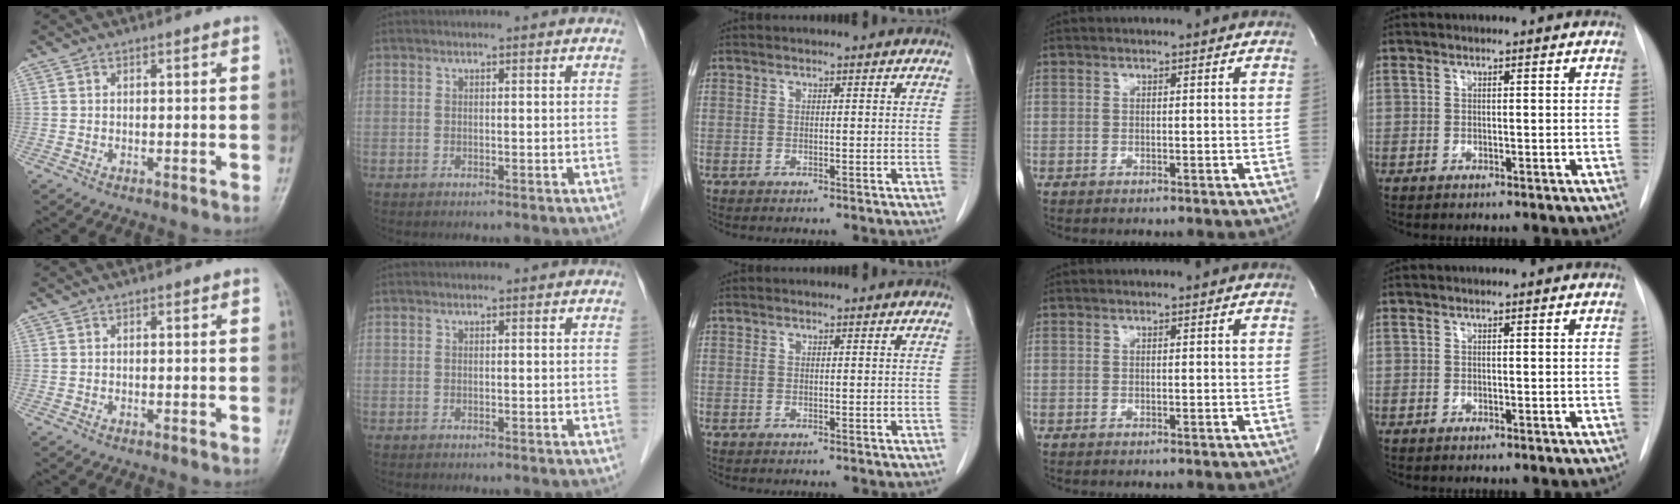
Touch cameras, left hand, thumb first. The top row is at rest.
{}